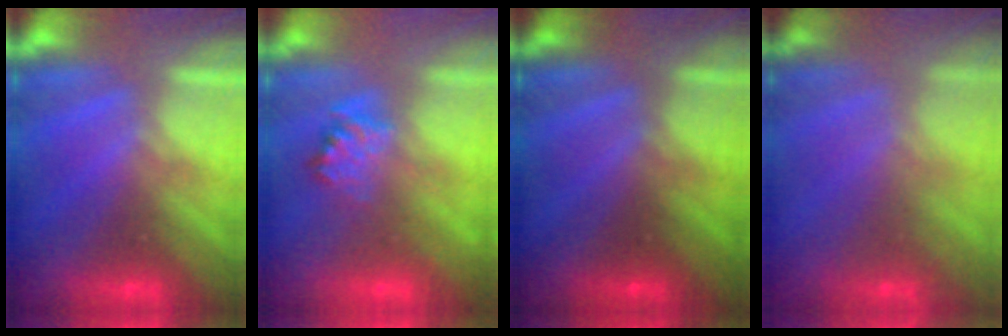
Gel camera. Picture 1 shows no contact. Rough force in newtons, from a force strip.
{"total": 2.4}
{"total": 2.8}
{"total": 6.7}